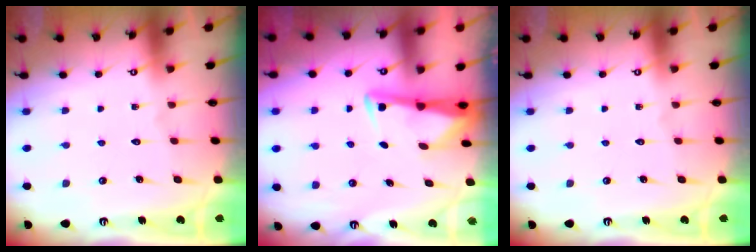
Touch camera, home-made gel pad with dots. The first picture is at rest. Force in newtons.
{"total": 2.9, "press": 2.9, "slide": 0.4}
{"total": 0.0}